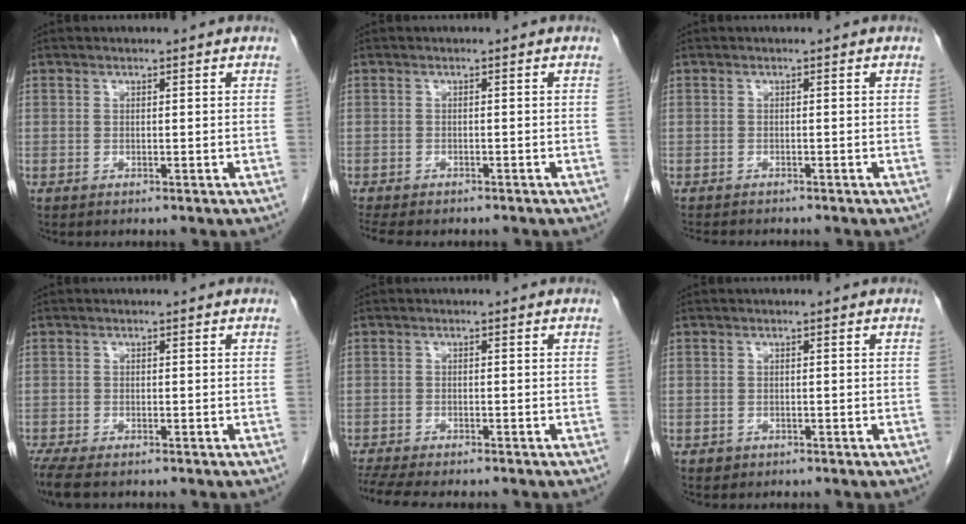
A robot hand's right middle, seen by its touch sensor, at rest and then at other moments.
{"total": 7.4, "force": [-6.3, 2.3, 3.3], "torque": [-0.048, -0.004, -0.085]}
{"total": 5.0, "force": [-4.4, 1.2, 2.0], "torque": [-0.029, -0.008, -0.062]}
{"total": 4.3, "force": [-3.3, 1.1, 2.5], "torque": [-0.052, -0.014, -0.055]}
{"total": 8.2, "force": [-7.0, 1.4, 3.9], "torque": [-0.065, -0.008, -0.108]}
{"total": 0.8, "force": [-0.4, 0.7, 0.1], "torque": [-0.004, 0.003, -0.003]}